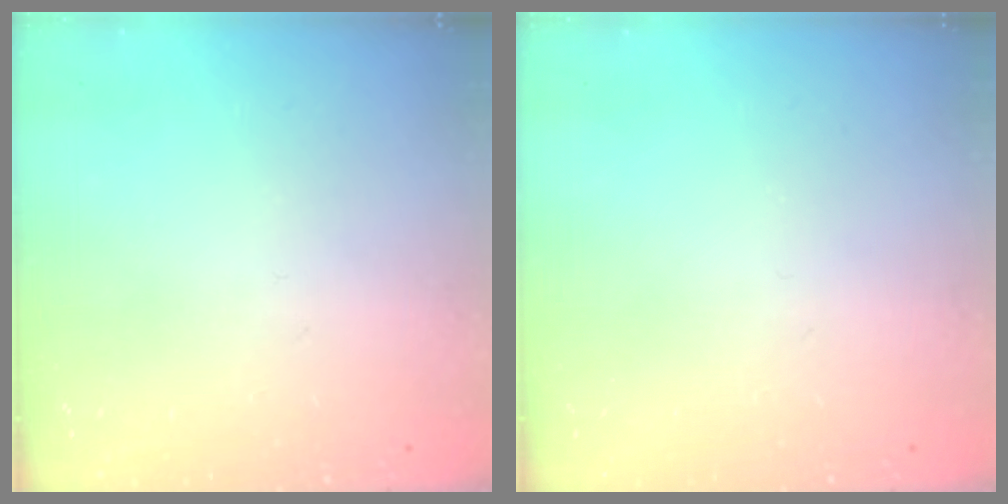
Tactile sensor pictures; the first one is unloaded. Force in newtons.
{"total": 0.0}